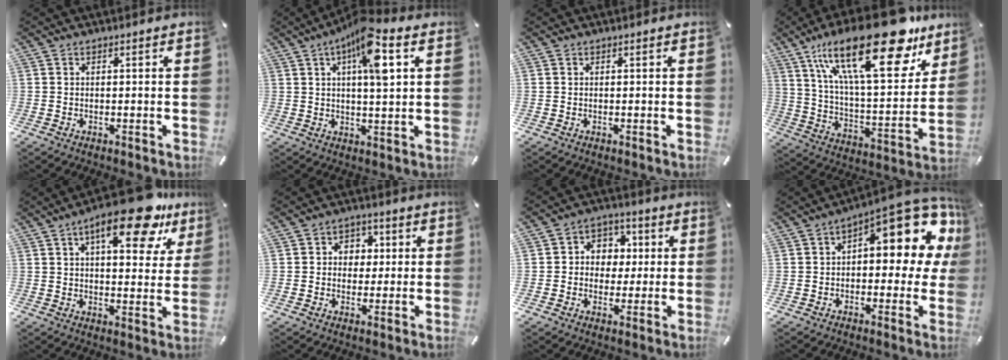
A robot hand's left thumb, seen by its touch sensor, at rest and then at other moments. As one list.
[{"total": 11.3, "force": [4.4, 2.8, 10.0], "torque": [-0.164, -0.008, 0.070]}, {"total": 0.0}, {"total": 29.2, "force": [17.7, 10.3, 20.8], "torque": [-0.364, -0.107, 0.291]}, {"total": 17.4, "force": [10.7, 6.3, 12.2], "torque": [-0.172, -0.052, 0.168]}, {"total": 5.4, "force": [0.1, 5.0, 2.0], "torque": [-0.027, 0.010, -0.004]}, {"total": 6.5, "force": [-0.4, 6.2, 2.0], "torque": [-0.030, 0.009, -0.013]}, {"total": 14.6, "force": [7.0, 6.5, 11.0], "torque": [-0.130, -0.064, 0.112]}]